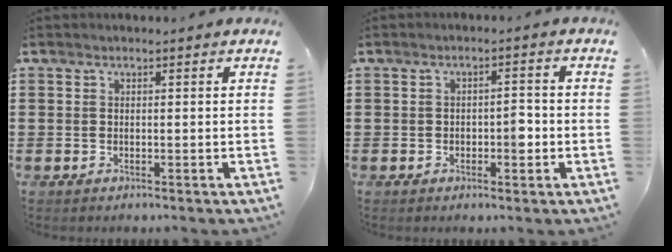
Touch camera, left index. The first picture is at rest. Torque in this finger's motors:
{"motor_torque": [0.20, 0.12, 0.08, 0.05]}